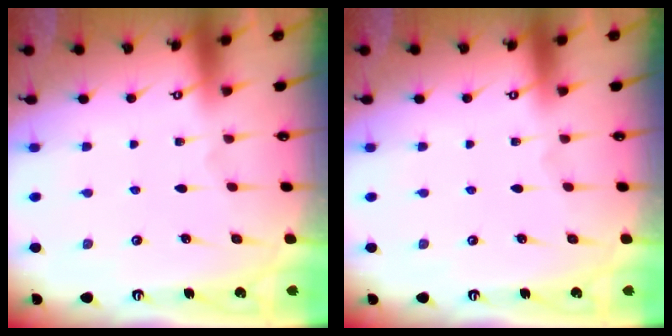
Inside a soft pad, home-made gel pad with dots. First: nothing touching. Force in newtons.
{"total": 0.0}